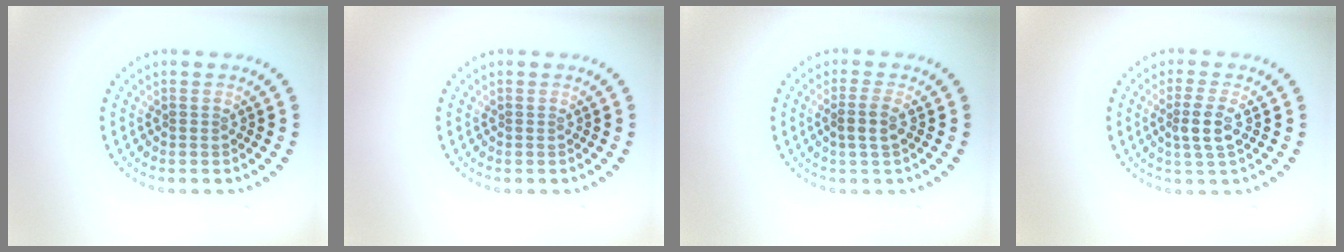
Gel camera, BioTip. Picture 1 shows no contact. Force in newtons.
{"total": 0.0}
{"total": 1.7, "press": 1.5, "slide": 0.9}
{"total": 2.3, "press": 2.1, "slide": 1.0}